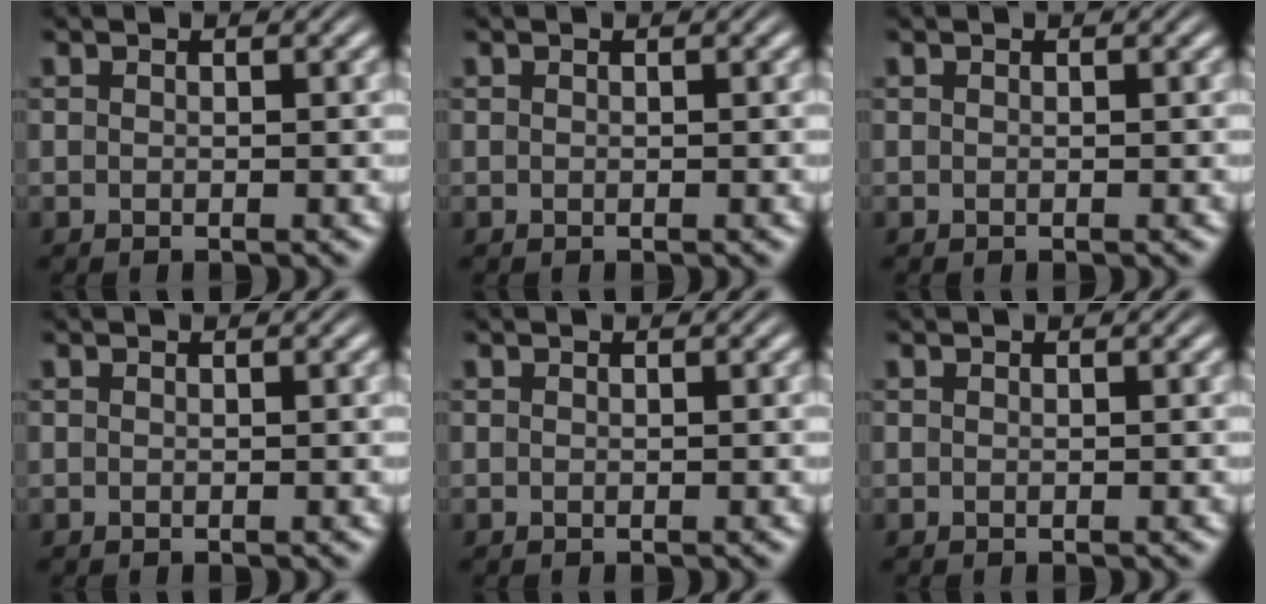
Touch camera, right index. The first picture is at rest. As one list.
[{"total": 0.0}, {"total": 0.0}, {"total": 0.0}, {"total": 0.0}, {"total": 0.0}]